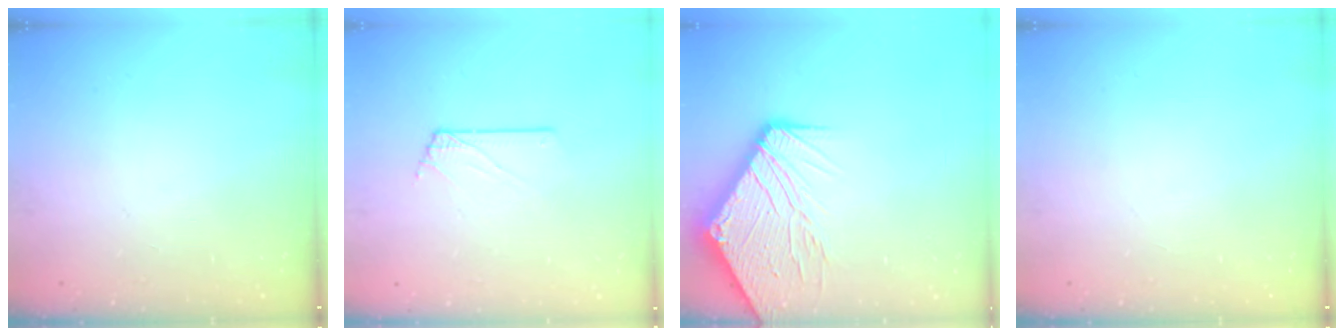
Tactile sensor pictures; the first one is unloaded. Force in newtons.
{"total": 1.6, "press": 1.6, "slide": 0.2}
{"total": 17.5, "press": 17.4, "slide": 2.2}
{"total": 0.0}